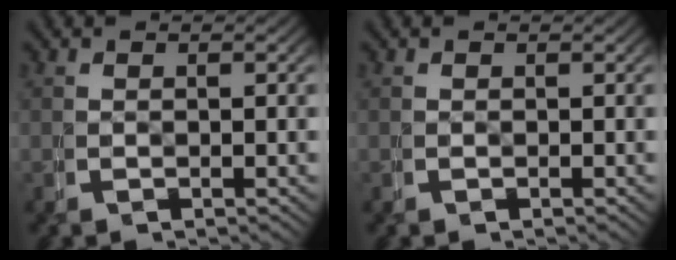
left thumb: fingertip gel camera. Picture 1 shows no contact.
{"total": 0.0}